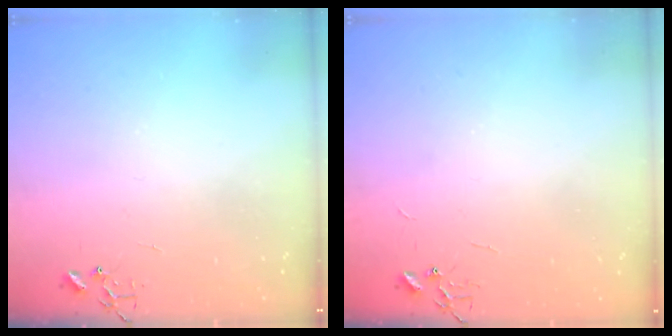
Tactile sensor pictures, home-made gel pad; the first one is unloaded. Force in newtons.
{"total": 2.2, "press": 2.2, "slide": 0.3}